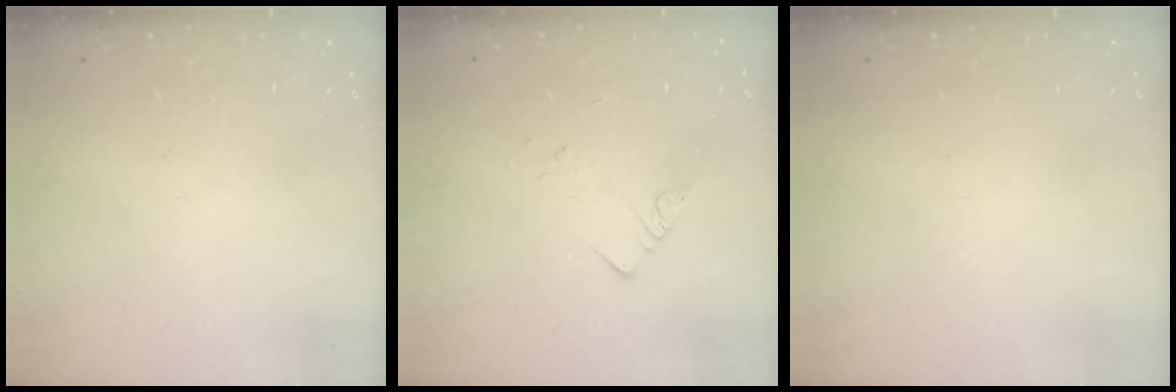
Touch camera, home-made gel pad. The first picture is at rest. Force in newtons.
{"total": 2.9, "press": 2.9, "slide": 0.2}
{"total": 0.0}